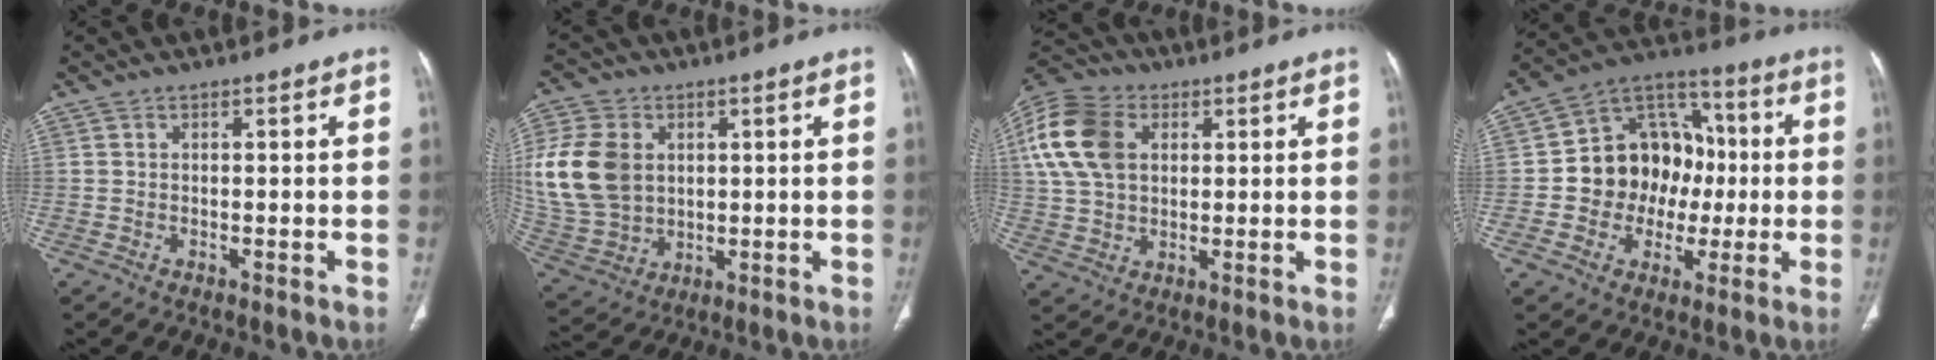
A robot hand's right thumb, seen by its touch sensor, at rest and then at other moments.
{"total": 16.4, "force": [2.8, 12.5, 10.3], "torque": [-0.210, 0.000, 0.067]}
{"total": 15.4, "force": [3.8, 11.1, 10.0], "torque": [-0.205, 0.013, 0.071]}
{"total": 16.2, "force": [-0.6, 13.2, 9.3], "torque": [-0.089, 0.038, -0.011]}